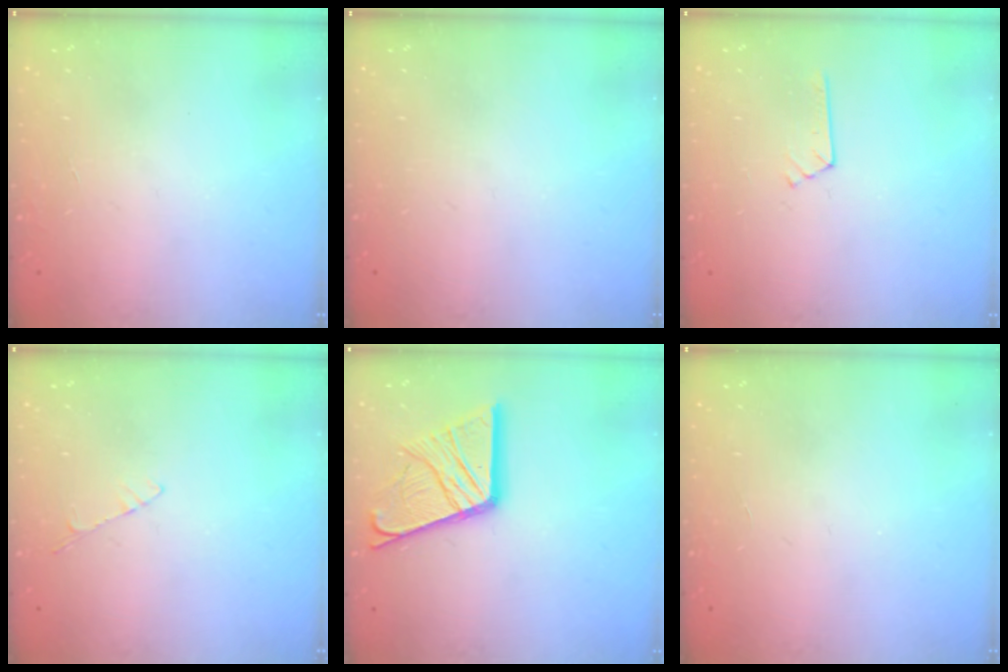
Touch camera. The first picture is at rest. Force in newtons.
{"total": 0.0}
{"total": 2.5, "press": 2.5, "slide": 0.3}
{"total": 3.4, "press": 3.4, "slide": 0.5}
{"total": 17.4, "press": 17.3, "slide": 1.8}
{"total": 0.0}